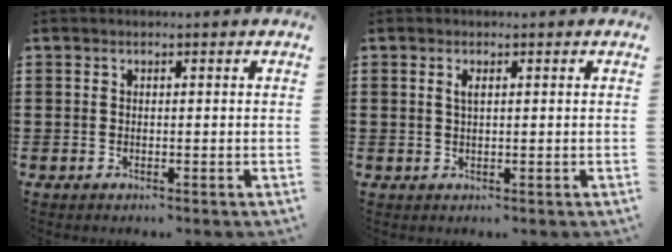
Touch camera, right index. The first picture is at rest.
{"total": 1.3, "force": [0.4, 0.4, 1.1], "torque": [-0.023, 0.004, 0.006]}